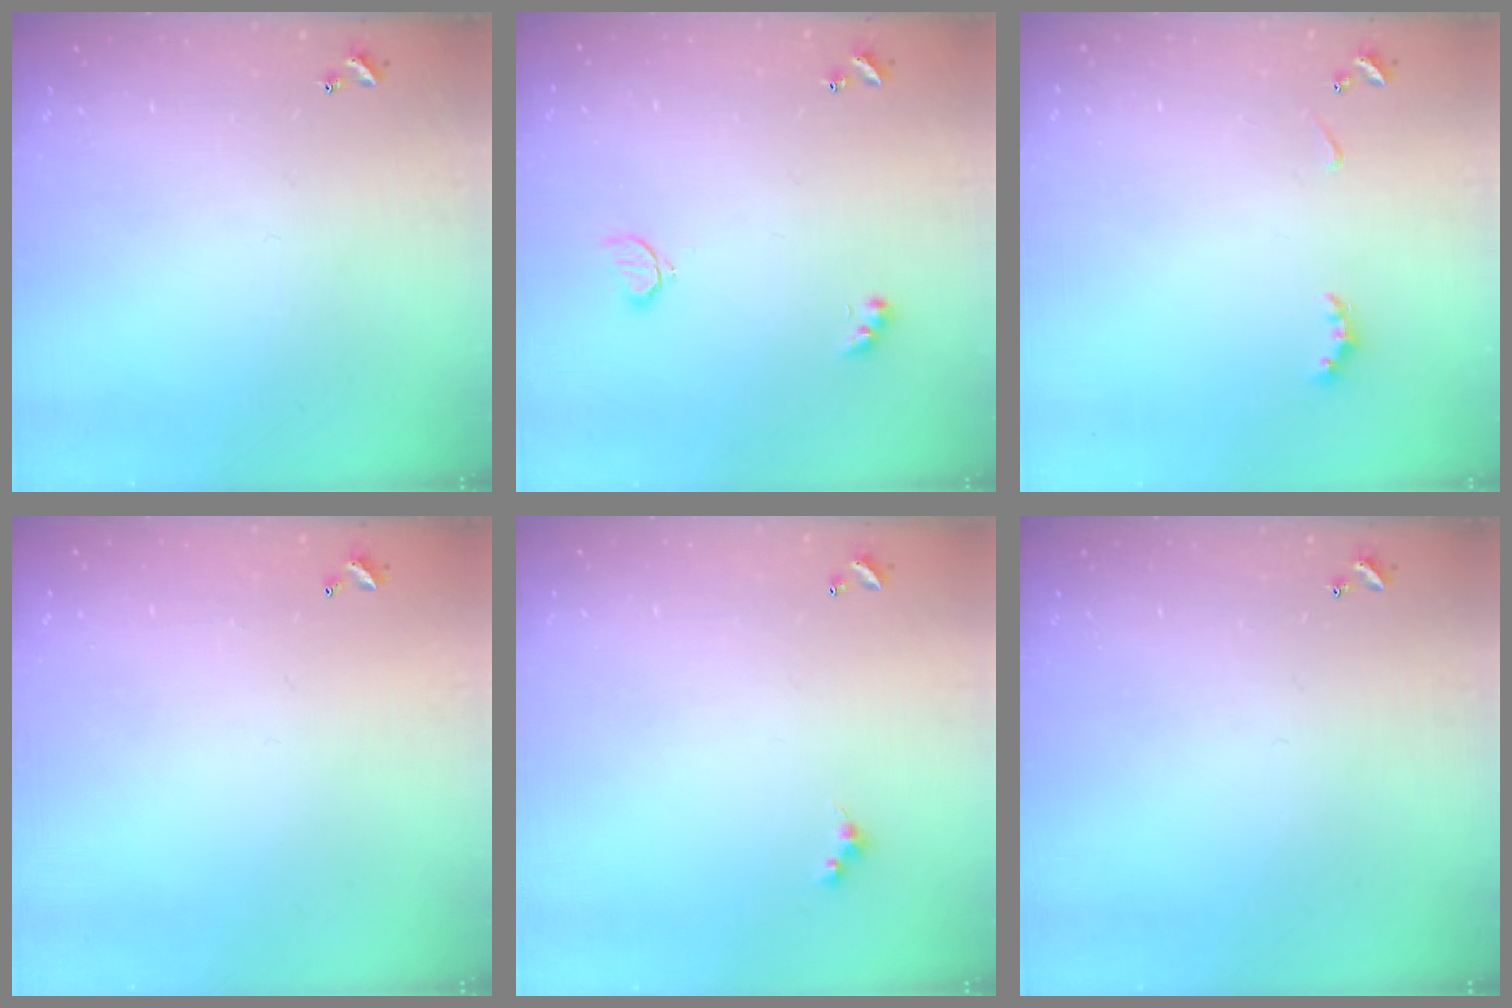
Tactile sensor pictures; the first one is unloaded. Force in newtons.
{"total": 2.6, "press": 2.5, "slide": 0.5}
{"total": 2.9, "press": 2.8, "slide": 0.6}
{"total": 2.8, "press": 2.8, "slide": 0.1}
{"total": 1.5, "press": 1.4, "slide": 0.3}
{"total": 0.0}